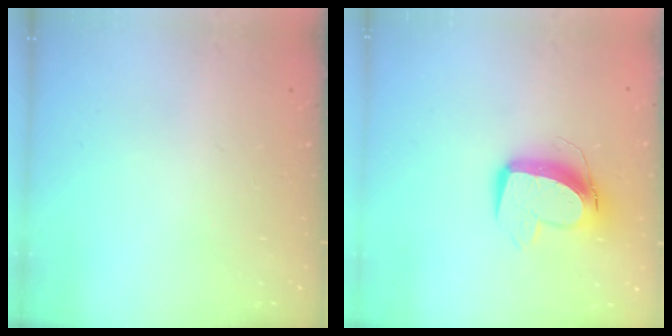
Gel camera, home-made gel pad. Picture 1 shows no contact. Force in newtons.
{"total": 11.7, "press": 11.6, "slide": 1.5}